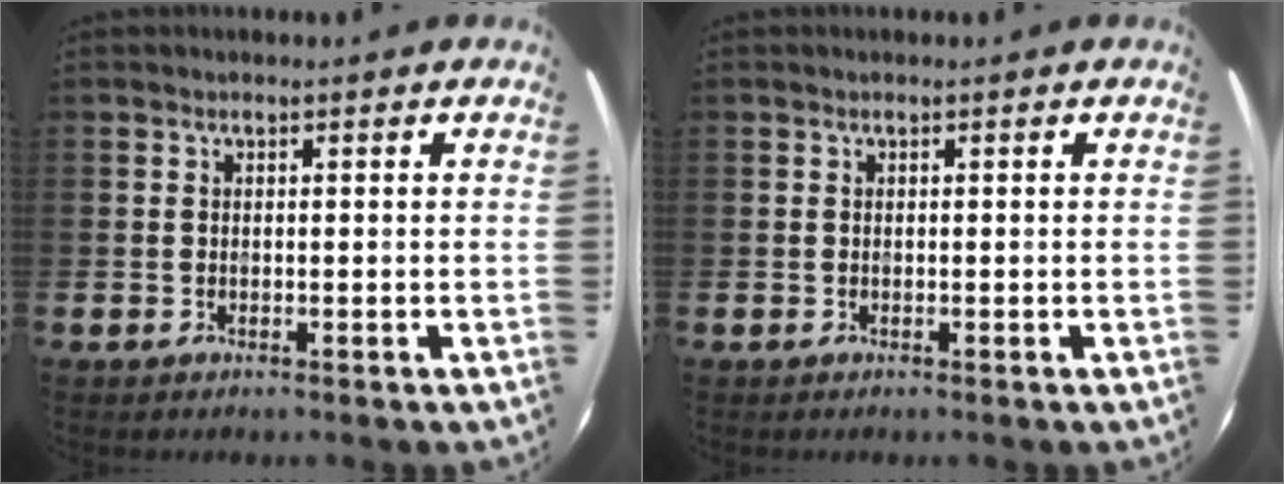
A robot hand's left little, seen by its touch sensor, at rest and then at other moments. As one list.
[{"total": 0.0}]